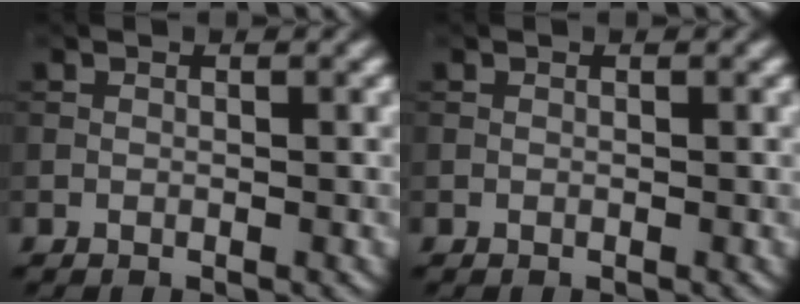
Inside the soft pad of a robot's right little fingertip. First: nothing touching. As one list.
[{"total": 0.0}]